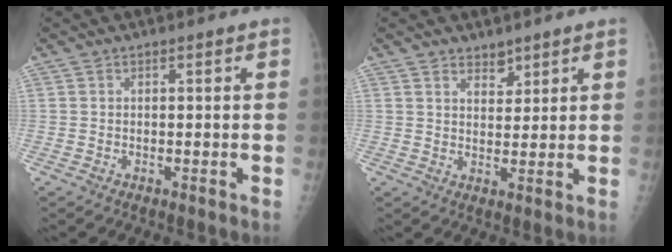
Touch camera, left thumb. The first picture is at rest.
{"total": 3.1, "force": [2.5, 1.7, 0.9], "torque": [0.002, -0.019, 0.042]}